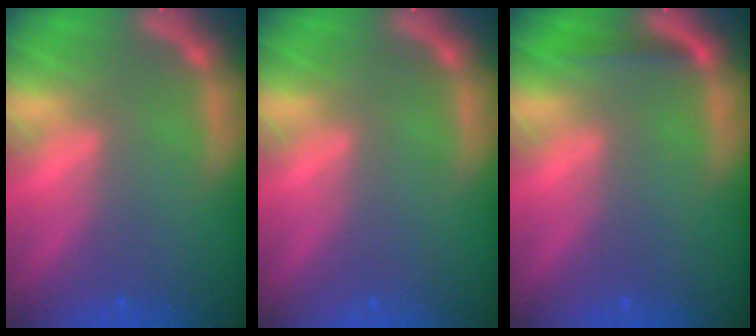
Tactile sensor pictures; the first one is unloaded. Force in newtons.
{"total": 0.0}
{"total": 1.4}